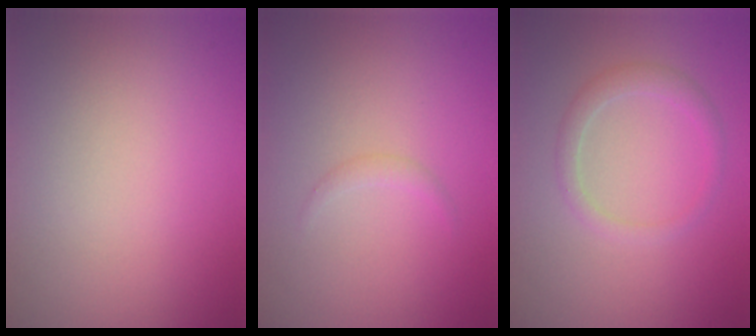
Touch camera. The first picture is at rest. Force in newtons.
{"total": 0.8, "press": 0.8, "slide": 0.1}
{"total": 1.7, "press": 1.7, "slide": 0.0}